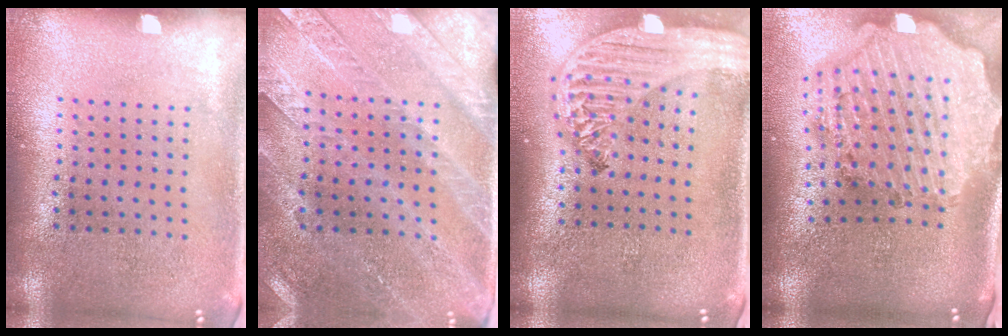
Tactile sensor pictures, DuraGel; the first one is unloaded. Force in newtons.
{"total": 2.9, "press": 2.7, "slide": 1.1}
{"total": 3.1, "press": 2.4, "slide": 1.9}
{"total": 3.6, "press": 3.0, "slide": 1.9}